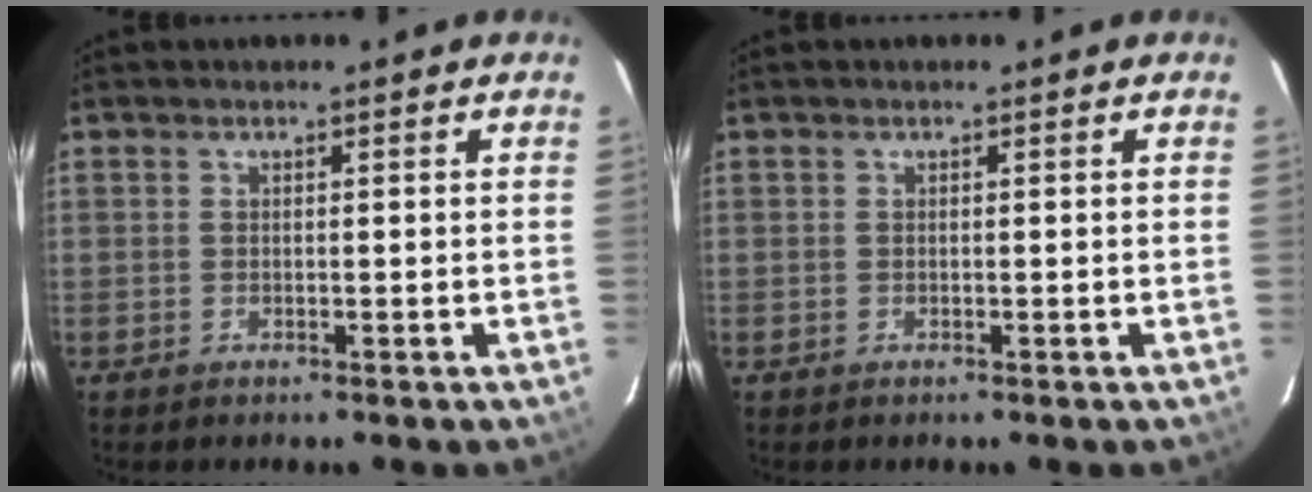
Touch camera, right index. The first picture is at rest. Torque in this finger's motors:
{"motor_torque": [0.00, 0.00, 0.03, 0.00]}